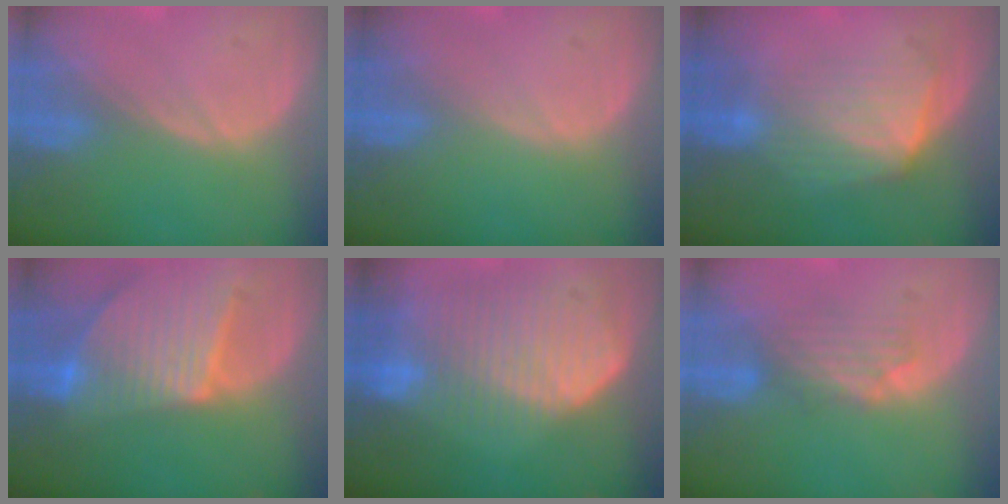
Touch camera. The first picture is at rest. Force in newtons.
{"total": 0.0}
{"total": 7.2, "press": 6.5, "slide": 3.0}
{"total": 9.5, "press": 8.3, "slide": 4.7}
{"total": 10.5, "press": 9.2, "slide": 5.1}
{"total": 4.2, "press": 3.7, "slide": 2.0}